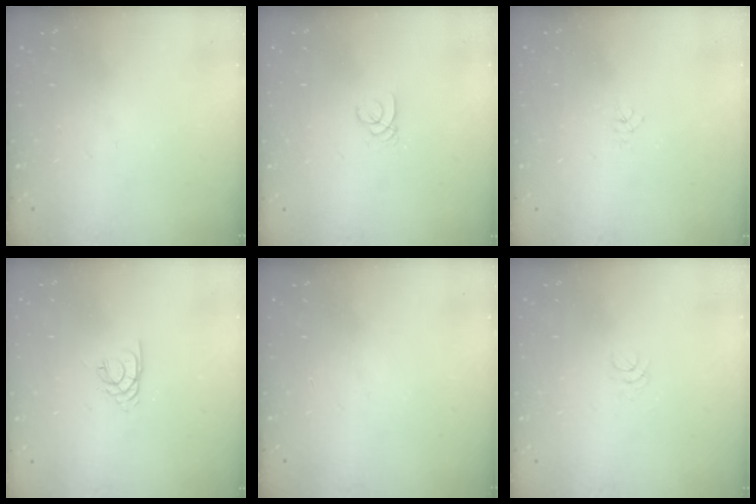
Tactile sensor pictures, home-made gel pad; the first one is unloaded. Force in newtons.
{"total": 1.4, "press": 1.4, "slide": 0.1}
{"total": 1.9, "press": 1.9, "slide": 0.3}
{"total": 1.7, "press": 1.7, "slide": 0.4}
{"total": 0.0}
{"total": 1.1, "press": 1.1, "slide": 0.1}